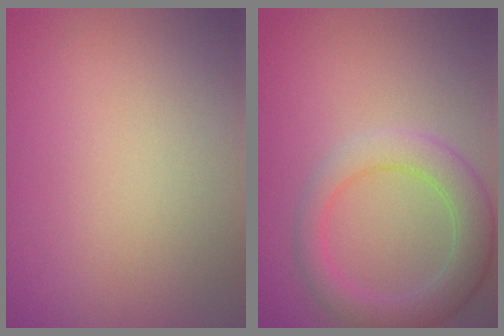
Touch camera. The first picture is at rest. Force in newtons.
{"total": 5.0, "press": 4.9, "slide": 0.4}